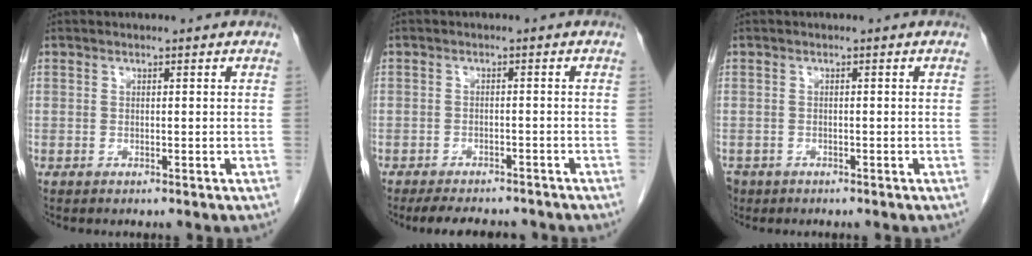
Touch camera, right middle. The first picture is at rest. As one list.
[{"total": 8.1, "force": [-7.0, 2.8, 2.8], "torque": [-0.039, -0.004, -0.094]}, {"total": 3.4, "force": [-2.2, 2.4, 0.8], "torque": [-0.017, -0.001, -0.039]}]